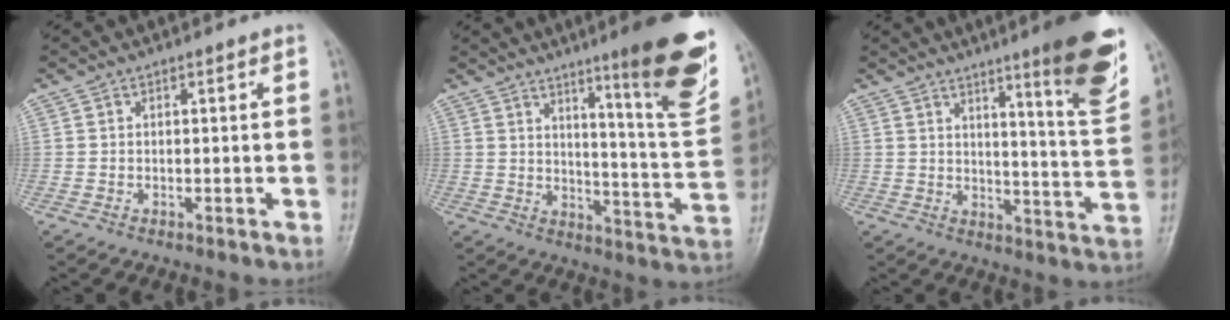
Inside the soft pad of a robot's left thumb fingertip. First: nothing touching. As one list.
[{"total": 18.5, "force": [10.9, 2.1, 14.8], "torque": [-0.164, -0.069, 0.158]}, {"total": 15.2, "force": [9.0, 1.7, 12.2], "torque": [-0.142, -0.058, 0.128]}]